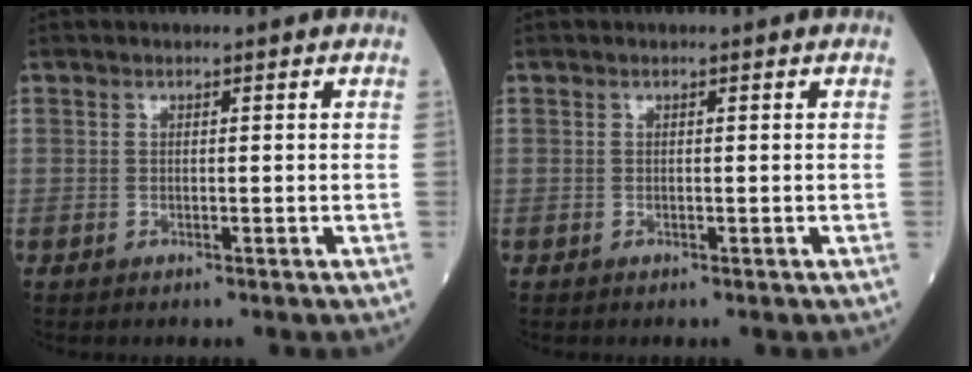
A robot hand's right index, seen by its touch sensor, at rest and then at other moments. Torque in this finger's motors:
{"motor_torque": [0.00, 0.00, 0.00, -0.01]}